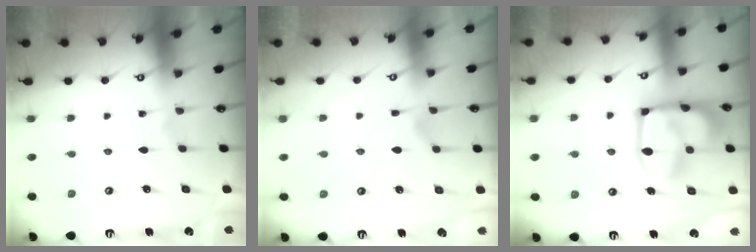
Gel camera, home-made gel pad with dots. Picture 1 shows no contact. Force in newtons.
{"total": 2.7, "press": 2.4, "slide": 1.2}
{"total": 16.4, "press": 16.4, "slide": 1.2}